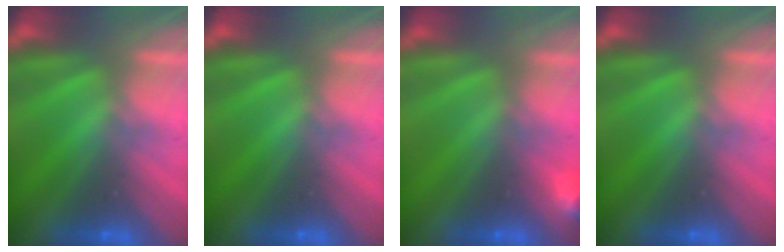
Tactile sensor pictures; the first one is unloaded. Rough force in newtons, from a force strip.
{"total": 0.0}
{"total": 3.0}
{"total": 0.0}